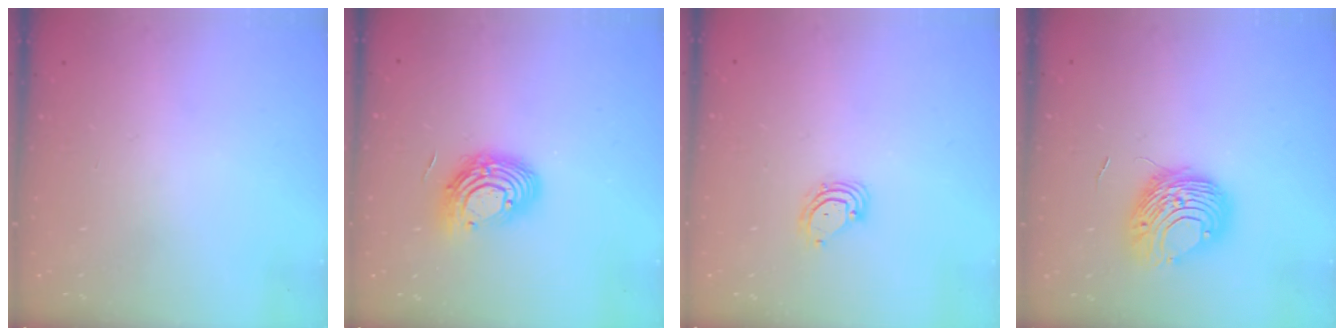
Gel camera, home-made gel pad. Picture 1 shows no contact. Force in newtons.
{"total": 12.0, "press": 12.0, "slide": 1.1}
{"total": 4.7, "press": 4.7, "slide": 0.6}
{"total": 9.8, "press": 9.7, "slide": 1.2}